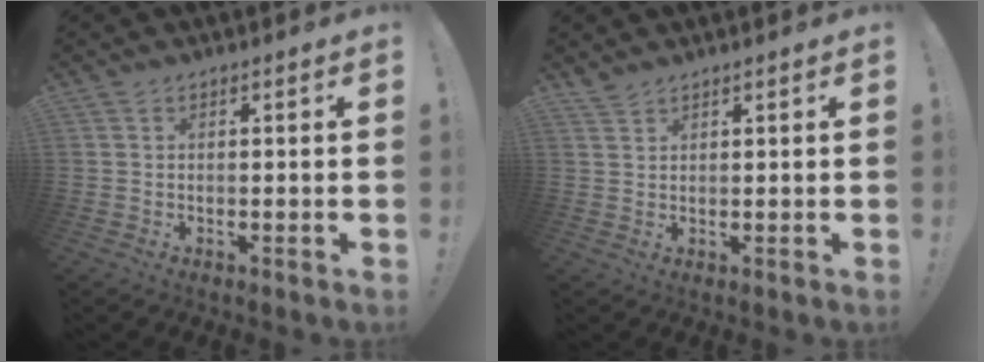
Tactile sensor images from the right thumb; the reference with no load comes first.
{"total": 2.0, "force": [1.8, 0.4, 0.7], "torque": [-0.015, -0.010, 0.034]}